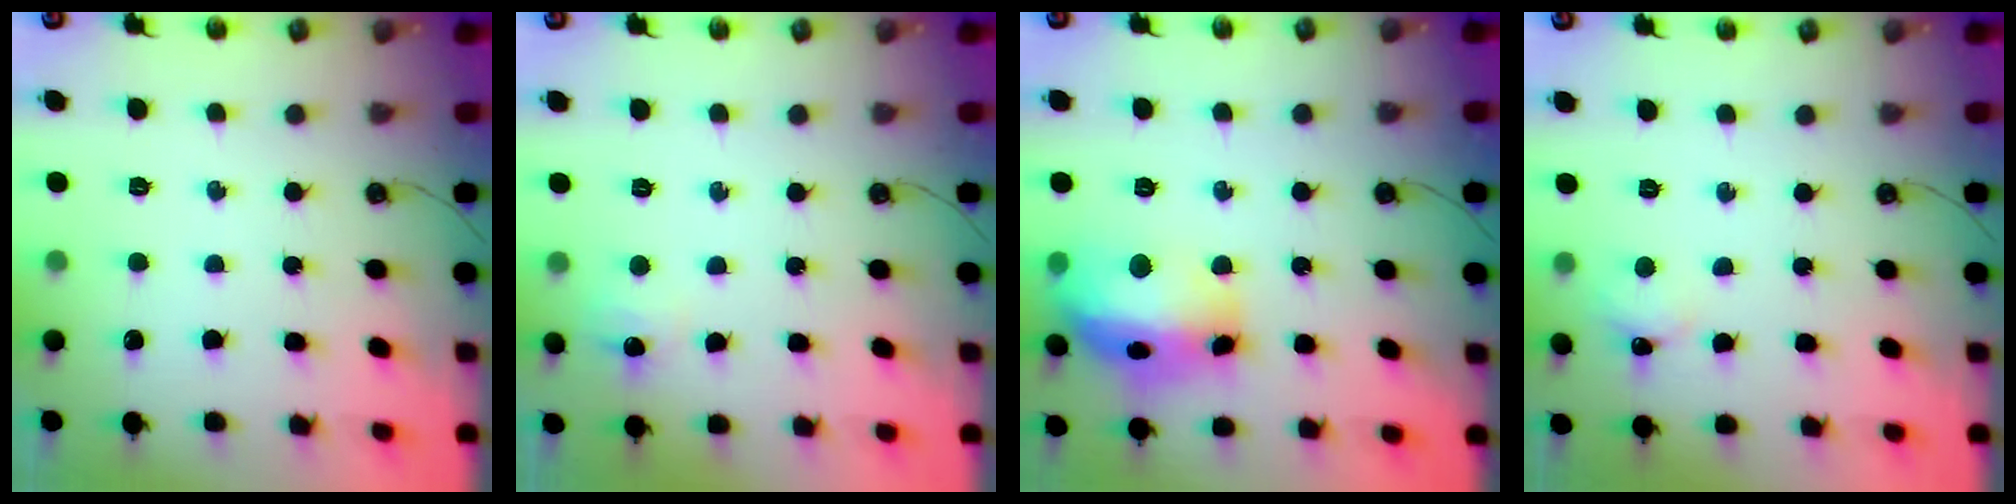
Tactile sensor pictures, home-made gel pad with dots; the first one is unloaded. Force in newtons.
{"total": 5.1, "press": 5.0, "slide": 0.7}
{"total": 17.7, "press": 17.6, "slide": 1.4}
{"total": 3.4, "press": 3.3, "slide": 0.4}